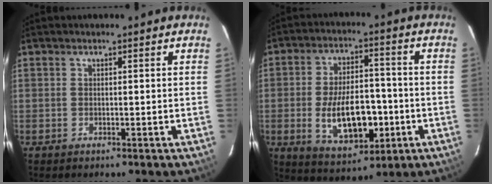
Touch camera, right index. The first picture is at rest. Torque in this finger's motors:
{"motor_torque": [1.23, -0.91, 0.69, 0.08]}